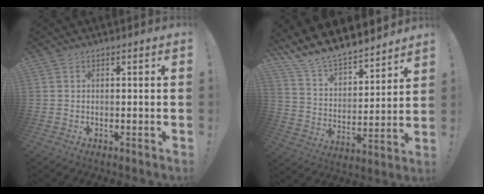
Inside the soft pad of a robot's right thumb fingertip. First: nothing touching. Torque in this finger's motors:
{"motor_torque": [-0.89, 1.27, 0.93, 0.94, 0.00]}